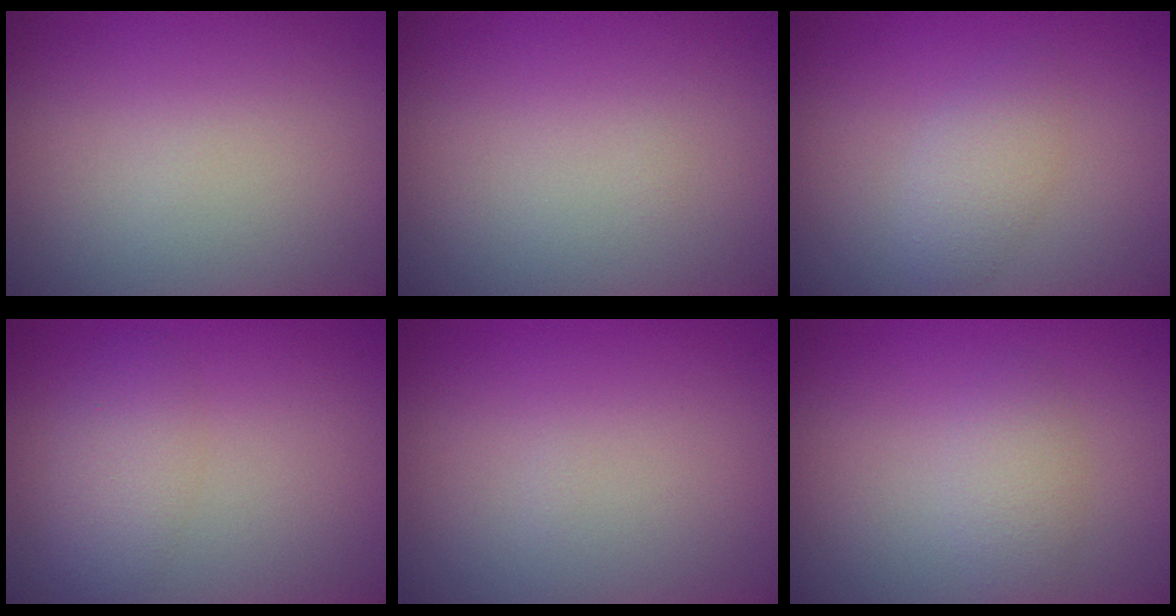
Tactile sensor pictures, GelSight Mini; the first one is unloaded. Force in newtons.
{"total": 0.0}
{"total": 2.0, "press": 2.0, "slide": 0.1}
{"total": 2.5, "press": 2.5, "slide": 0.0}
{"total": 0.0}
{"total": 1.8, "press": 1.8, "slide": 0.0}